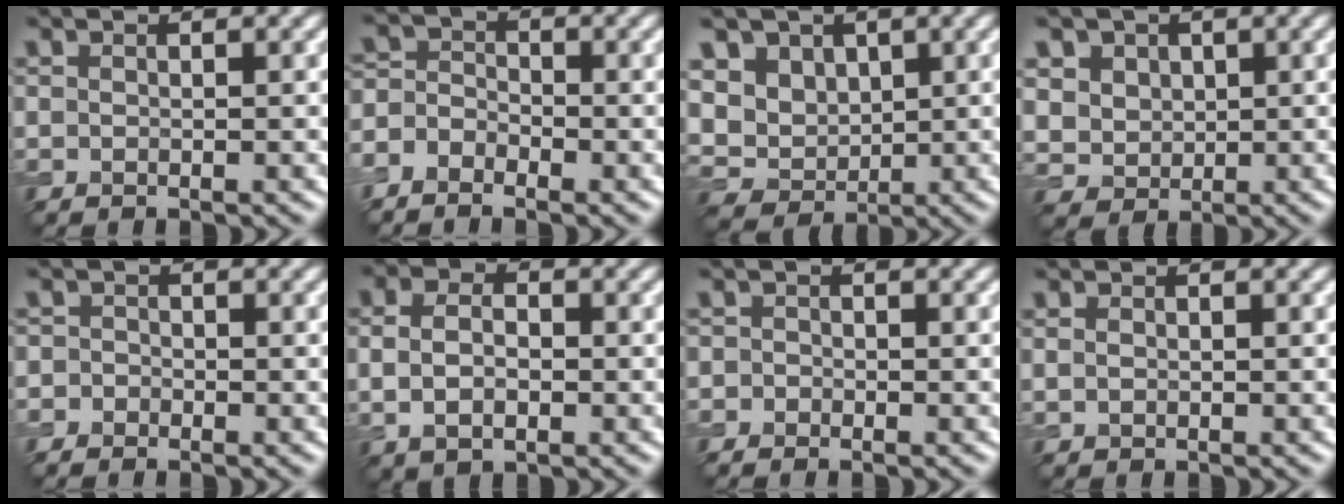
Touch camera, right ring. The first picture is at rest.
{"total": 3.1, "force": [-2.1, 1.9, 1.2], "torque": [-0.016, 0.005, -0.048]}
{"total": 6.1, "force": [1.9, 5.2, 2.5], "torque": [-0.059, 0.008, 0.029]}
{"total": 5.0, "force": [2.1, 4.2, 1.7], "torque": [-0.055, 0.004, 0.036]}
{"total": 1.6, "force": [-0.4, 1.5, 0.3], "torque": [0.014, 0.008, -0.025]}
{"total": 4.0, "force": [0.0, 2.8, 2.8], "torque": [-0.049, 0.006, -0.004]}
{"total": 1.0, "force": [-0.3, 0.9, 0.1], "torque": [0.006, -0.002, -0.016]}
{"total": 0.9, "force": [0.1, 0.7, 0.5], "torque": [-0.013, 0.000, 0.003]}